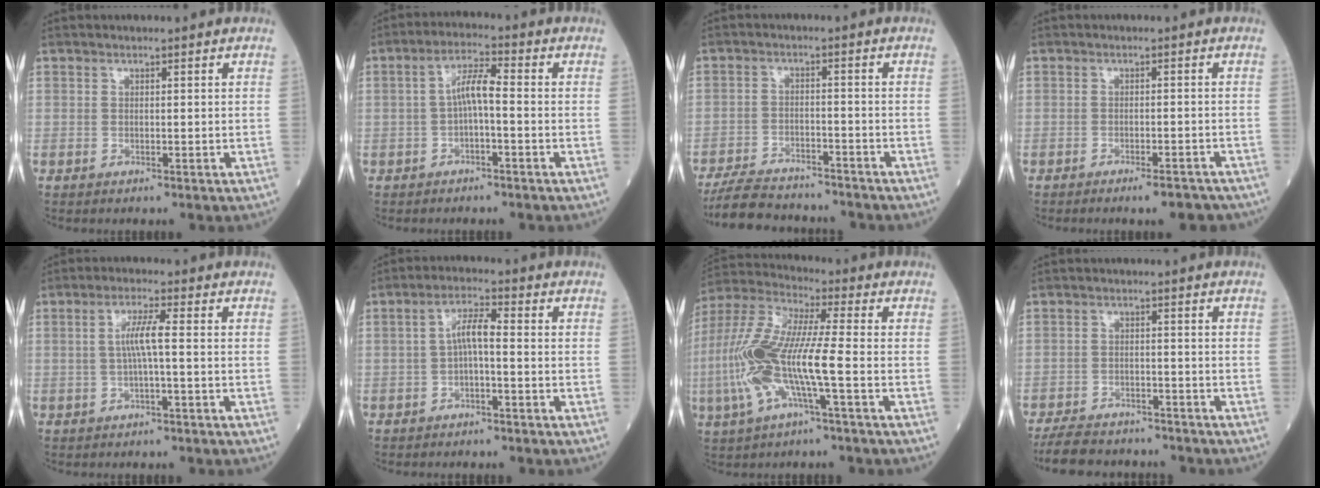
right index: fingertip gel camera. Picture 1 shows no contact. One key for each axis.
{"total": 4.8, "fx": -0.5, "fy": 1.0, "fz": 4.7, "tx": -0.085, "ty": 0.017, "tz": -0.010}
{"total": 11.3, "fx": -10.4, "fy": 2.3, "fz": 3.7, "tx": -0.060, "ty": 0.001, "tz": -0.163}
{"total": 2.7, "fx": -1.9, "fy": 1.2, "fz": 1.4, "tx": -0.009, "ty": 0.001, "tz": -0.022}
{"total": 4.2, "fx": 0.0, "fy": 0.0, "fz": 4.2, "tx": -0.082, "ty": 0.008, "tz": 0.000}
{"total": 4.3, "fx": -0.5, "fy": 1.0, "fz": 4.2, "tx": -0.076, "ty": 0.015, "tz": -0.010}
{"total": 14.4, "fx": -3.2, "fy": 1.8, "fz": 13.9, "tx": -0.311, "ty": 0.002, "tz": -0.067}
{"total": 10.3, "fx": -9.3, "fy": 2.9, "fz": 3.3, "tx": -0.056, "ty": -0.003, "tz": -0.137}